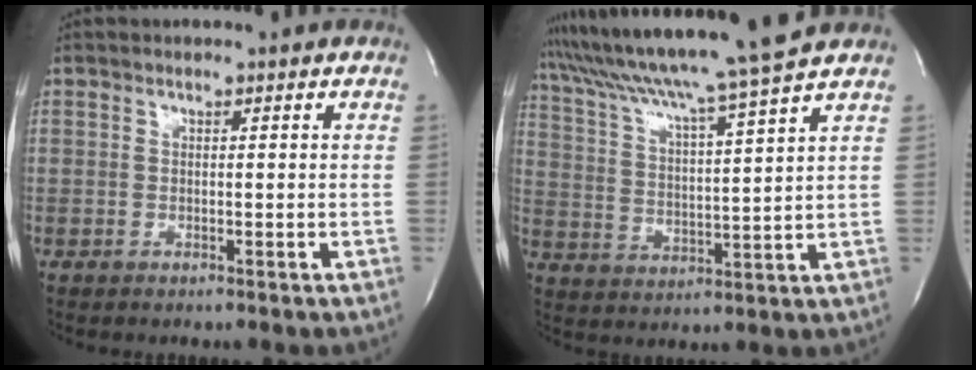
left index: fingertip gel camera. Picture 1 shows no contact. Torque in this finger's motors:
{"motor_torque": [1.09, -1.05, 0.46, 0.21]}